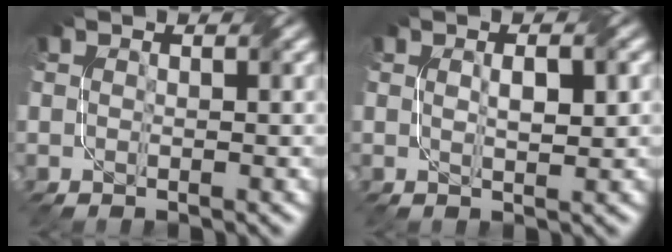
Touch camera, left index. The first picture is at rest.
{"total": 2.1, "force": [0.3, 0.6, 2.0], "torque": [-0.039, 0.003, 0.010]}